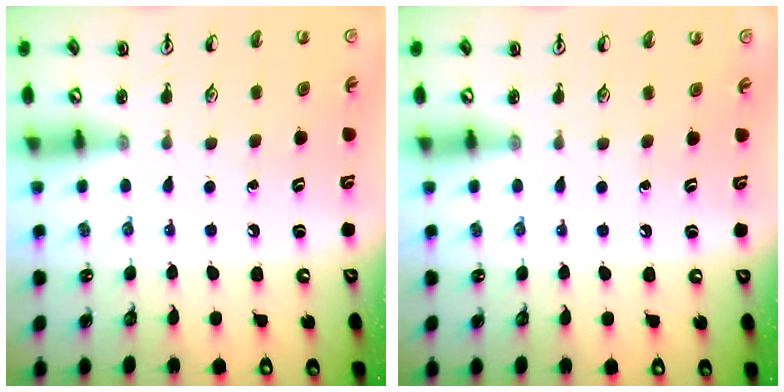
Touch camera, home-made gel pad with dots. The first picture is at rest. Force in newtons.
{"total": 0.0}